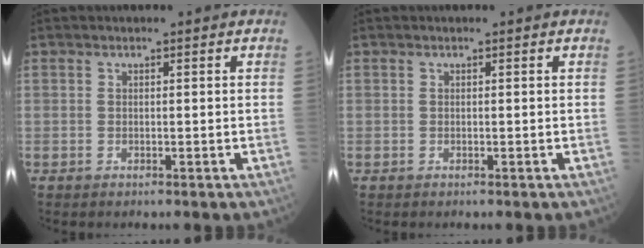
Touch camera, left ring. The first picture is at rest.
{"total": 0.0}